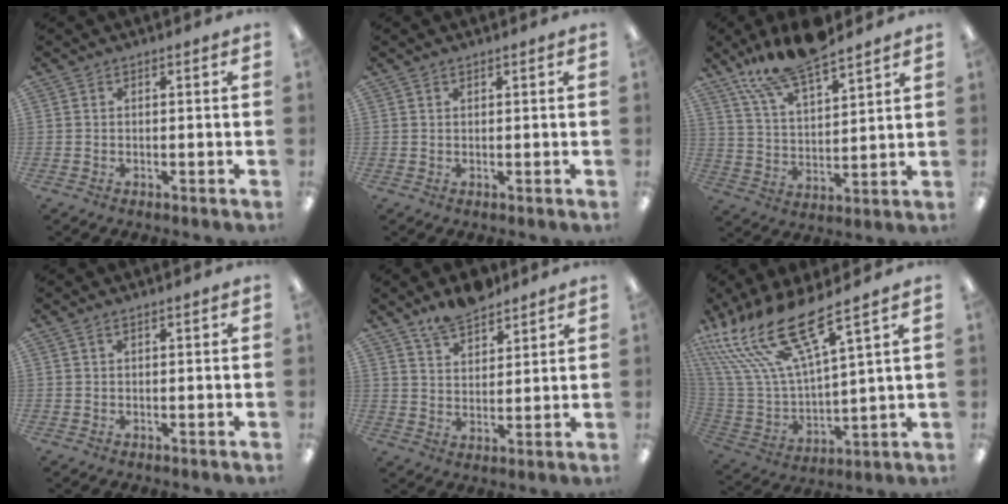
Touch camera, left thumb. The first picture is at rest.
{"total": 0.8, "force": [0.6, 0.2, 0.4], "torque": [-0.009, 0.001, 0.011]}
{"total": 14.7, "force": [12.0, 4.1, 7.5], "torque": [-0.145, -0.062, 0.212]}
{"total": 1.1, "force": [0.6, 0.4, 0.9], "torque": [-0.019, 0.002, 0.011]}
{"total": 8.1, "force": [7.1, 3.1, 2.5], "torque": [-0.042, -0.040, 0.132]}
{"total": 20.7, "force": [14.8, 5.3, 13.5], "torque": [-0.301, -0.107, 0.255]}